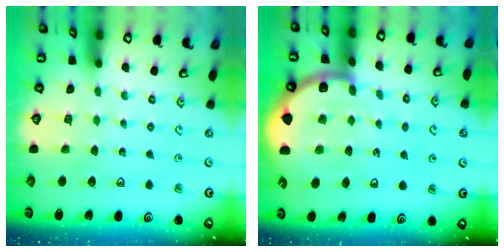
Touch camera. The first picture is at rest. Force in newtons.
{"total": 7.2, "press": 7.2, "slide": 0.8}